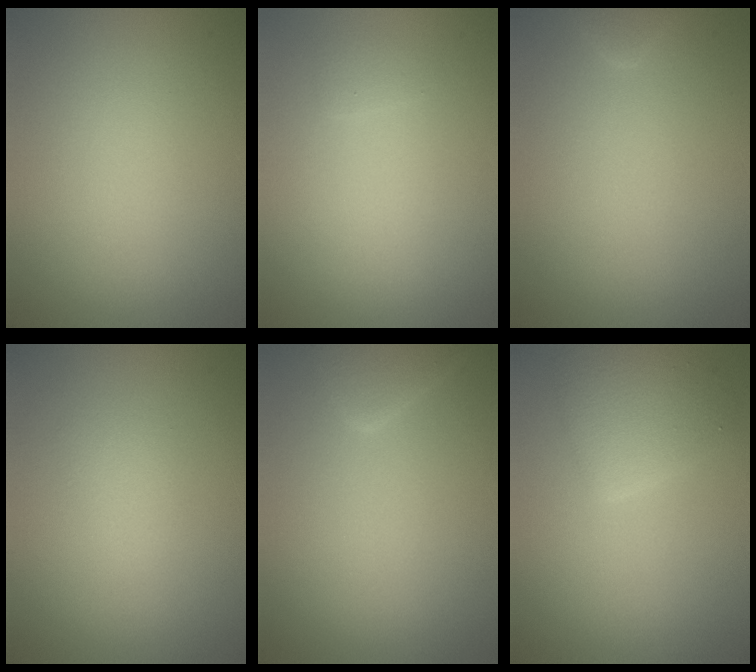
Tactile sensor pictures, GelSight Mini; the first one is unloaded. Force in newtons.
{"total": 0.5, "press": 0.5, "slide": 0.0}
{"total": 1.0, "press": 1.0, "slide": 0.1}
{"total": 1.1, "press": 1.1, "slide": 0.1}
{"total": 2.4, "press": 2.3, "slide": 0.1}
{"total": 3.4, "press": 3.4, "slide": 0.2}